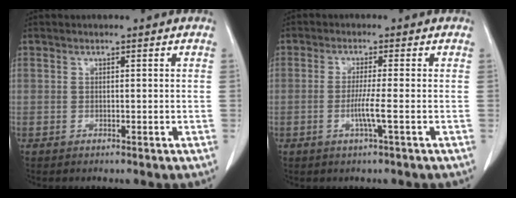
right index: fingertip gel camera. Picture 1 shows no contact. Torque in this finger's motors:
{"motor_torque": [0.77, -0.50, 0.45, 0.08]}